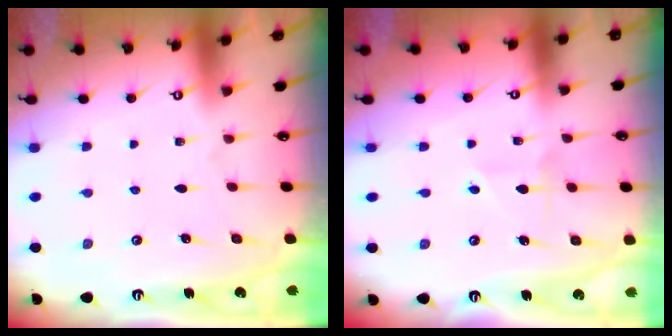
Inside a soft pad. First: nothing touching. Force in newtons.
{"total": 4.2, "press": 4.1, "slide": 0.8}